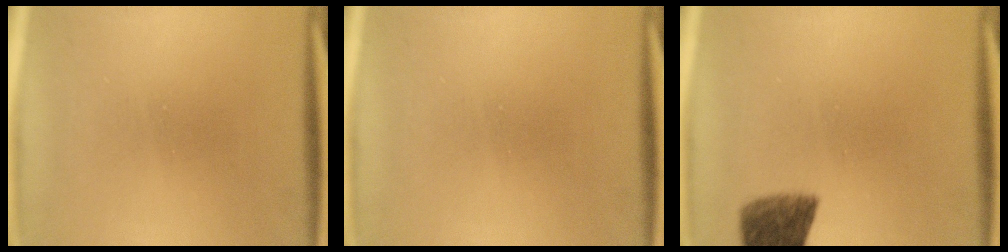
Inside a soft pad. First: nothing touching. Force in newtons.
{"total": 0.0}
{"total": 7.0}